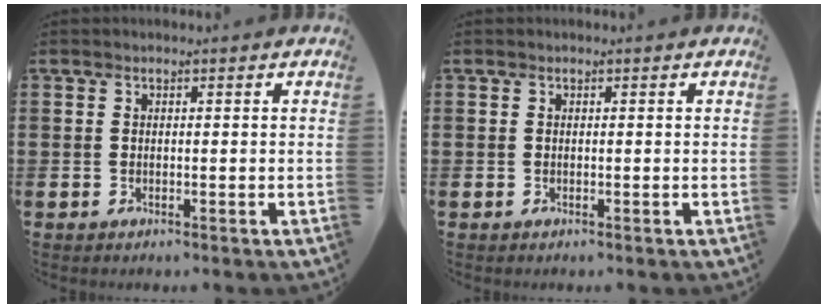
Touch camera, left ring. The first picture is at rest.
{"total": 0.0}